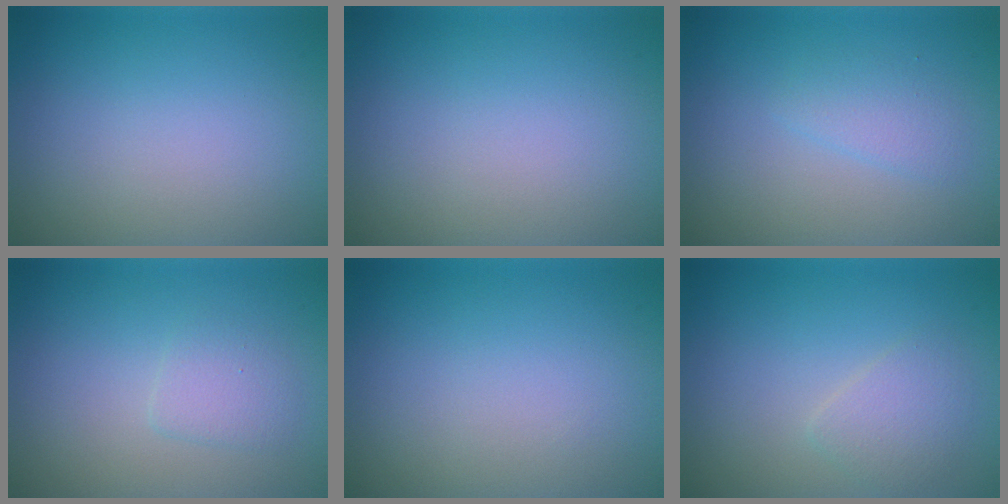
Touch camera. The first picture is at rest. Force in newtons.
{"total": 0.0}
{"total": 1.6, "press": 1.6, "slide": 0.0}
{"total": 1.6, "press": 1.6, "slide": 0.1}
{"total": 0.0}
{"total": 2.0, "press": 2.0, "slide": 0.0}